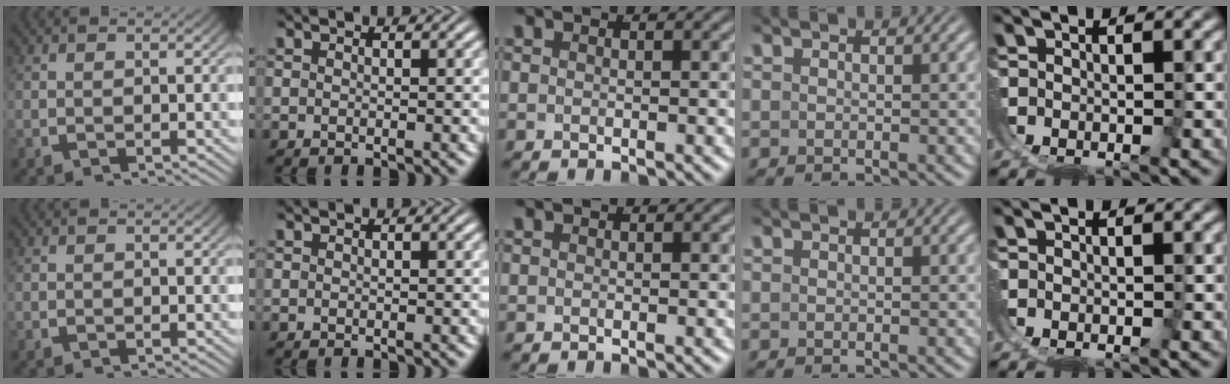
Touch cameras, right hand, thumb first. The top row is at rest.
{}